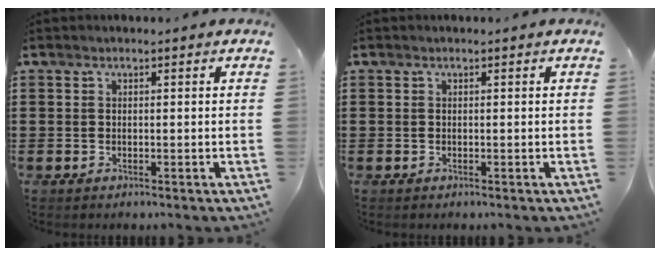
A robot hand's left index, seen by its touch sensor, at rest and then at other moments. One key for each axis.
{"total": 0.0}